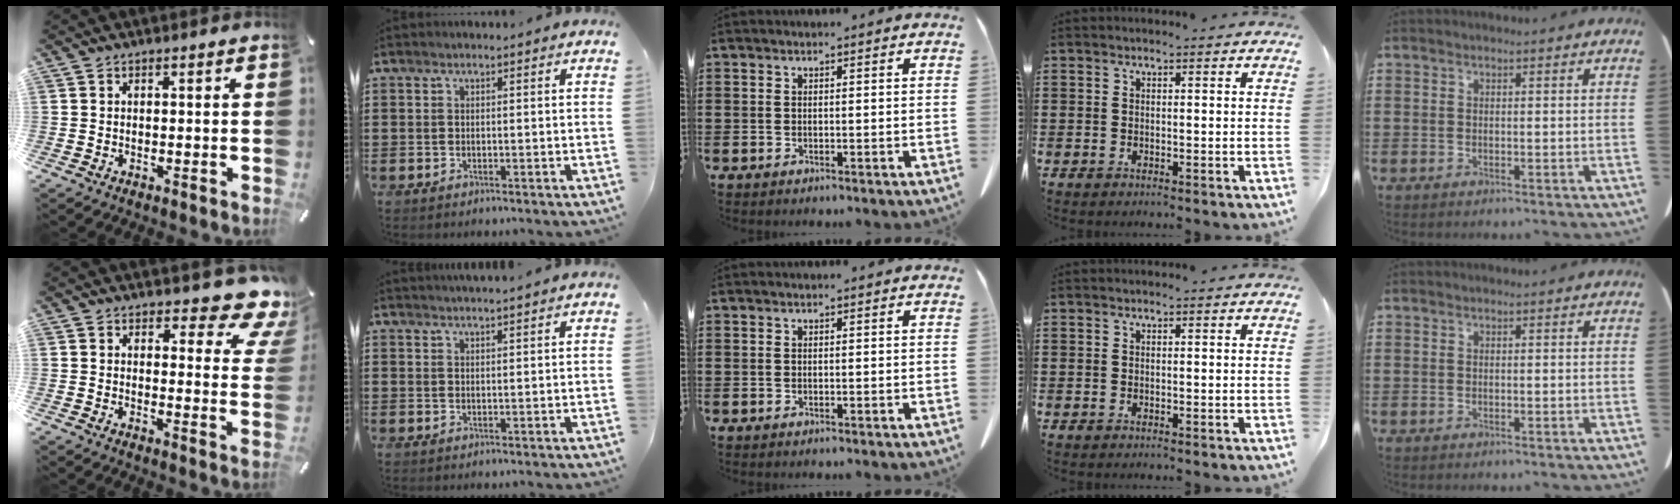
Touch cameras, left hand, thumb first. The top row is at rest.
{"thumb": {"total": 8.0, "force": [6.6, 3.2, 3.4], "torque": [-0.033, -0.061, 0.111]}, "index": {"total": 1.3, "force": [1.2, -0.3, 0.2], "torque": [-0.004, -0.001, 0.024]}}